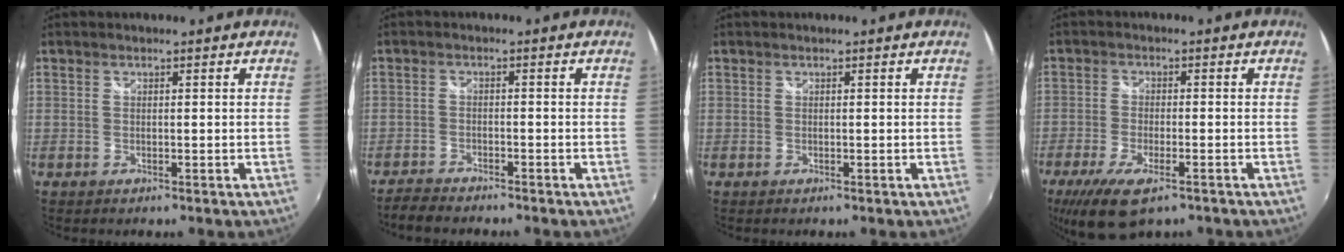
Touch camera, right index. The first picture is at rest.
{"total": 4.4, "force": [-4.2, 0.8, 1.2], "torque": [-0.043, -0.016, -0.080]}
{"total": 0.0}
{"total": 10.4, "force": [-6.7, 3.7, 7.1], "torque": [-0.165, -0.036, -0.118]}